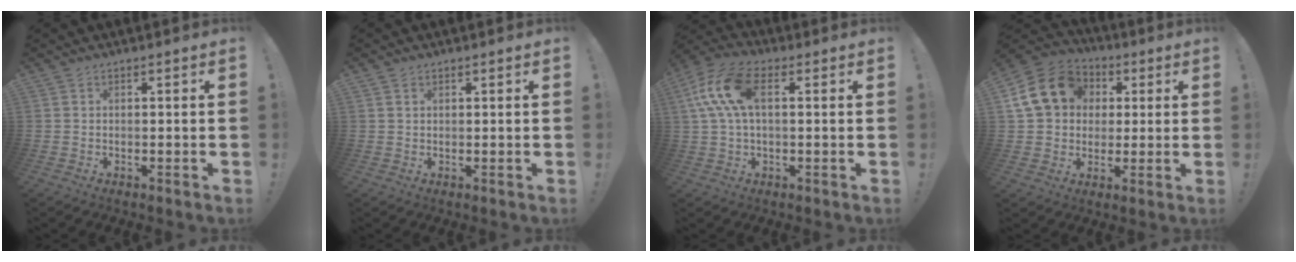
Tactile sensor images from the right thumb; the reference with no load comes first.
{"total": 1.2, "force": [0.8, 0.9, 0.3], "torque": [0.001, -0.002, 0.014]}
{"total": 13.6, "force": [3.0, 7.3, 11.1], "torque": [-0.217, 0.007, 0.059]}
{"total": 17.5, "force": [4.8, 14.5, 8.6], "torque": [-0.128, -0.005, 0.101]}